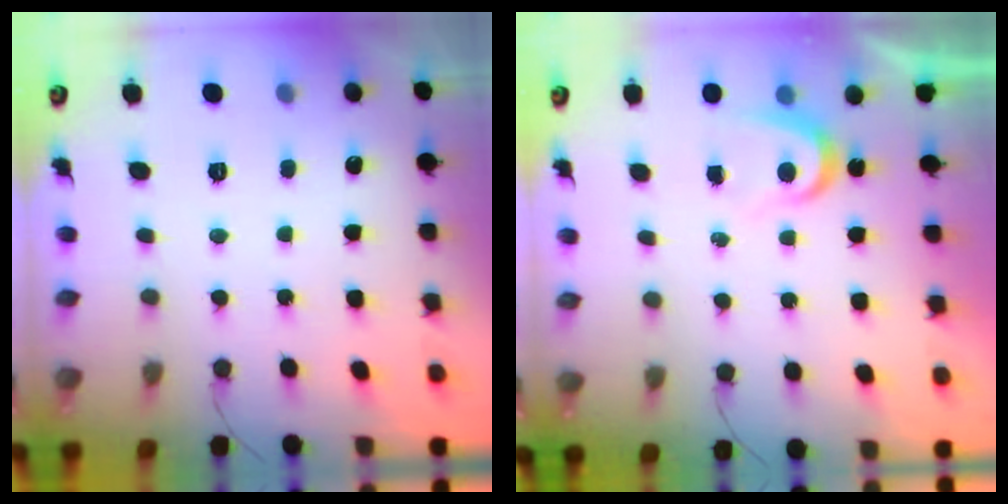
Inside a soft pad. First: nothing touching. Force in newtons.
{"total": 4.0, "press": 4.0, "slide": 0.5}